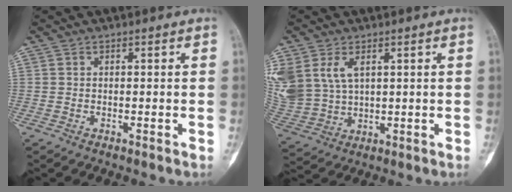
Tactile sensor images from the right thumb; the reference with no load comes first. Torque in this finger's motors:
{"motor_torque": [0.50, 1.19, 0.18, 0.01, 0.11]}